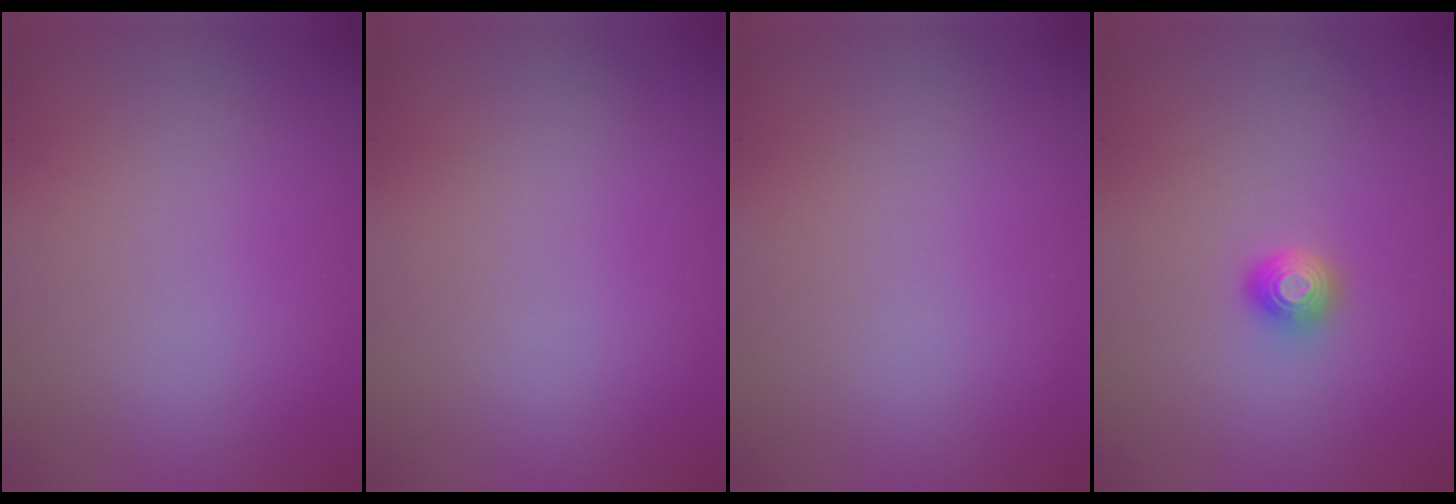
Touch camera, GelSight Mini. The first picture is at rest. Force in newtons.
{"total": 0.0}
{"total": 0.0}
{"total": 1.4, "press": 1.2, "slide": 0.7}